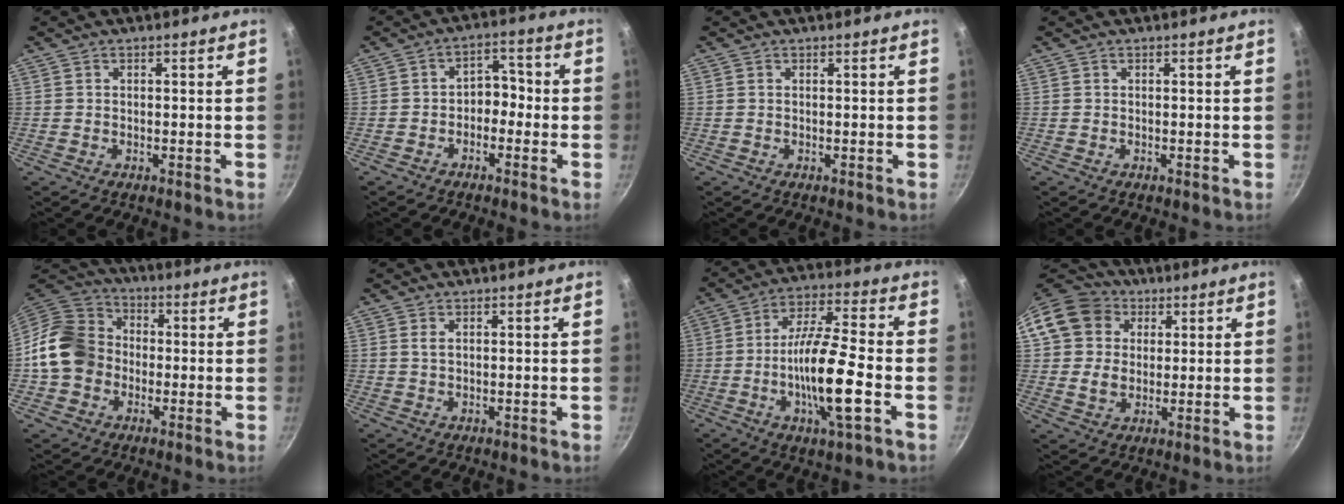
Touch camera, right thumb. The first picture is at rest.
{"total": 4.8, "force": [-1.5, 3.5, 3.0], "torque": [-0.005, 0.031, -0.032]}
{"total": 0.0}
{"total": 0.0}
{"total": 13.2, "force": [-1.6, 11.3, 6.6], "torque": [-0.098, 0.032, -0.045]}
{"total": 1.2, "force": [0.6, 0.5, 0.9], "torque": [-0.019, -0.002, 0.011]}
{"total": 12.8, "force": [-3.4, 2.5, 12.1], "torque": [-0.218, 0.018, -0.065]}
{"total": 14.3, "force": [4.7, 11.9, 6.4], "torque": [-0.114, 0.013, 0.074]}